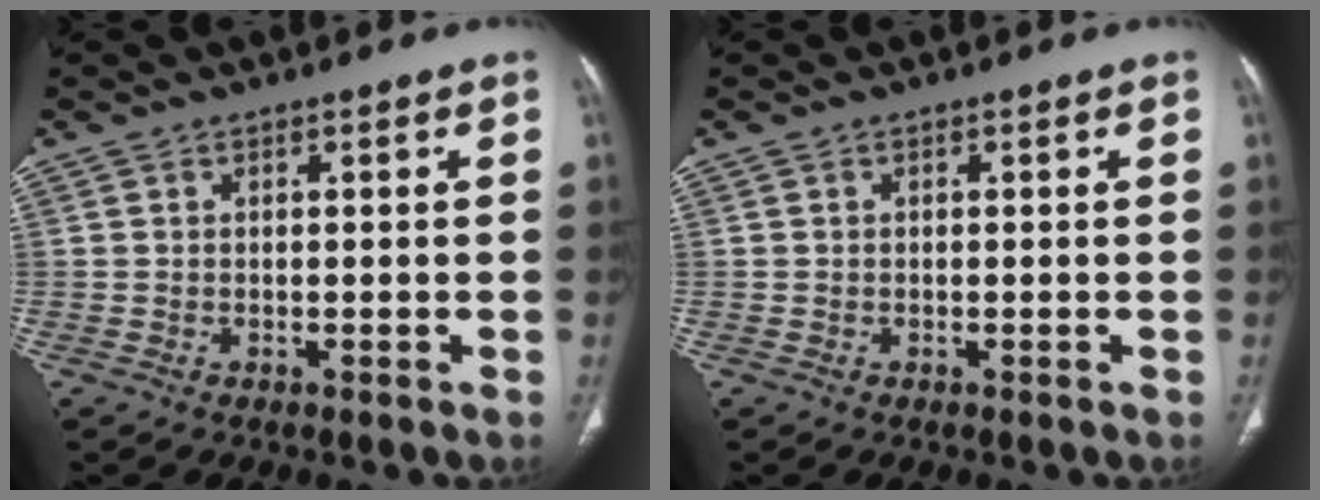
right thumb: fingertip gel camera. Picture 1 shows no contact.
{"total": 0.0}